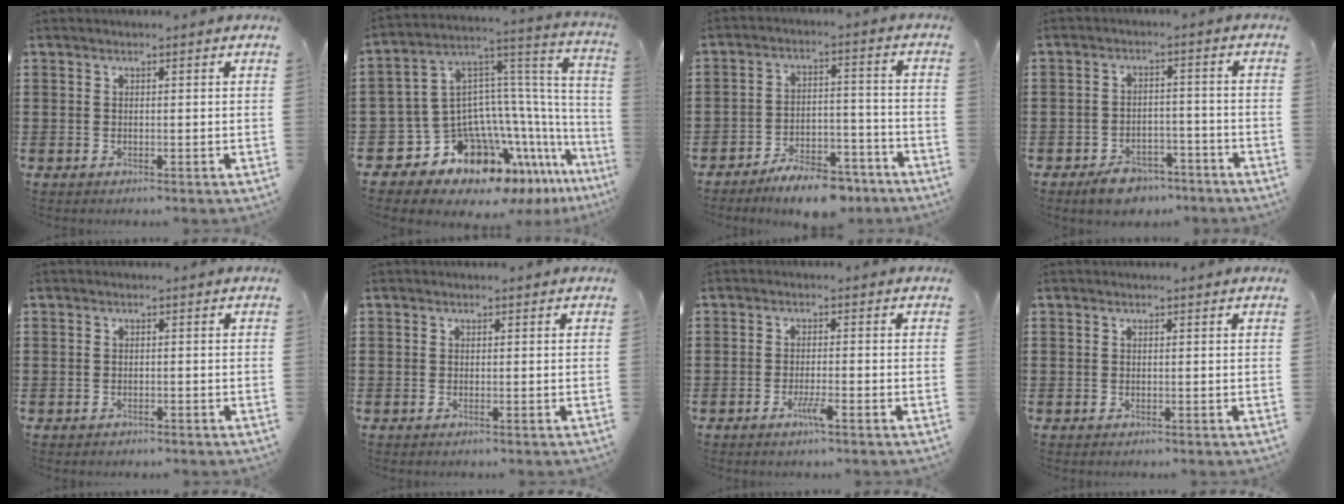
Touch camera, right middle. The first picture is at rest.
{"total": 11.7, "force": [-7.8, 7.4, 4.6], "torque": [-0.131, -0.031, -0.129]}
{"total": 7.8, "force": [-7.1, 1.6, 2.8], "torque": [-0.041, 0.020, -0.130]}
{"total": 4.5, "force": [-4.0, 1.6, 1.3], "torque": [-0.028, 0.012, -0.077]}
{"total": 0.8, "force": [-0.8, 0.2, 0.1], "torque": [-0.005, -0.003, -0.016]}
{"total": 0.0}
{"total": 2.9, "force": [-1.7, 0.2, 2.4], "torque": [-0.047, -0.001, -0.032]}
{"total": 0.0}